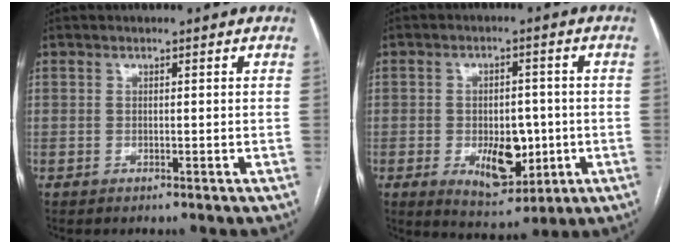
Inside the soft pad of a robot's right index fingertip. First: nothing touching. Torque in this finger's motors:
{"motor_torque": [-0.23, 0.19, 0.03, 0.04]}